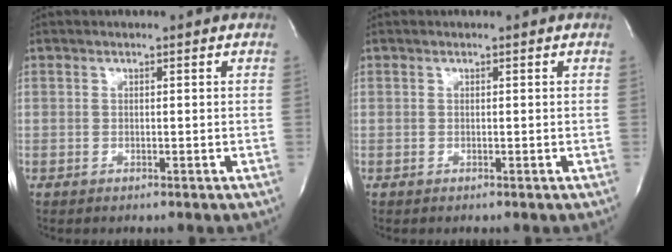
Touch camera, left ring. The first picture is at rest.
{"total": 0.0}